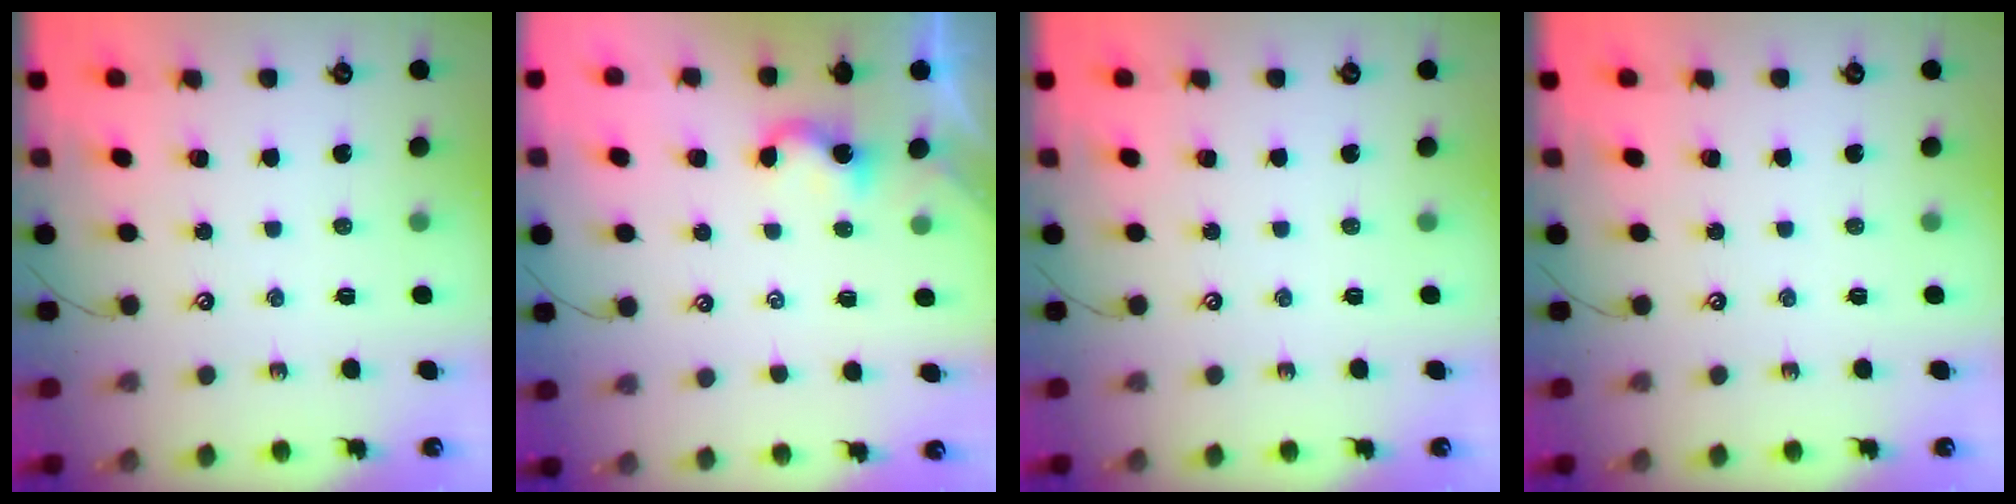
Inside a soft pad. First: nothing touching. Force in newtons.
{"total": 2.3, "press": 2.3, "slide": 0.2}
{"total": 0.0}
{"total": 0.0}